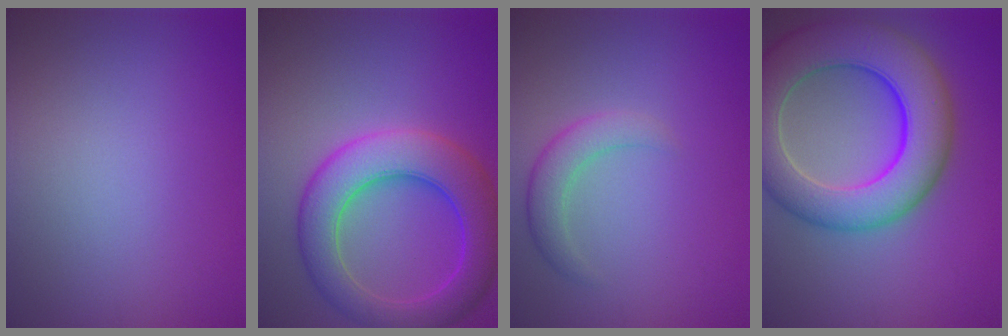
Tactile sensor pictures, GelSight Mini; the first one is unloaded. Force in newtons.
{"total": 7.9, "press": 7.9, "slide": 0.1}
{"total": 2.6, "press": 2.6, "slide": 0.0}
{"total": 10.8, "press": 10.8, "slide": 0.3}